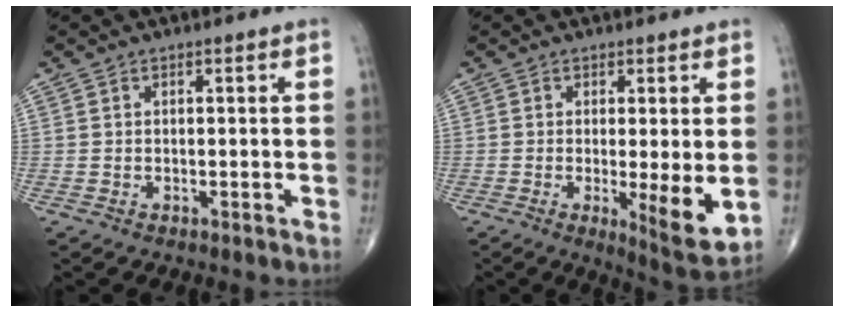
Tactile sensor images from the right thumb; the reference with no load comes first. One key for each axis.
{"total": 7.9, "fx": -0.8, "fy": 1.7, "fz": 7.7, "tx": -0.117, "ty": -0.026, "tz": -0.011}